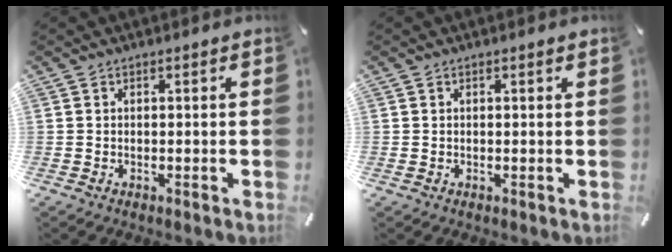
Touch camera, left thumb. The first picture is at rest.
{"total": 0.8, "force": [0.3, 0.2, 0.7], "torque": [-0.013, 0.002, 0.005]}